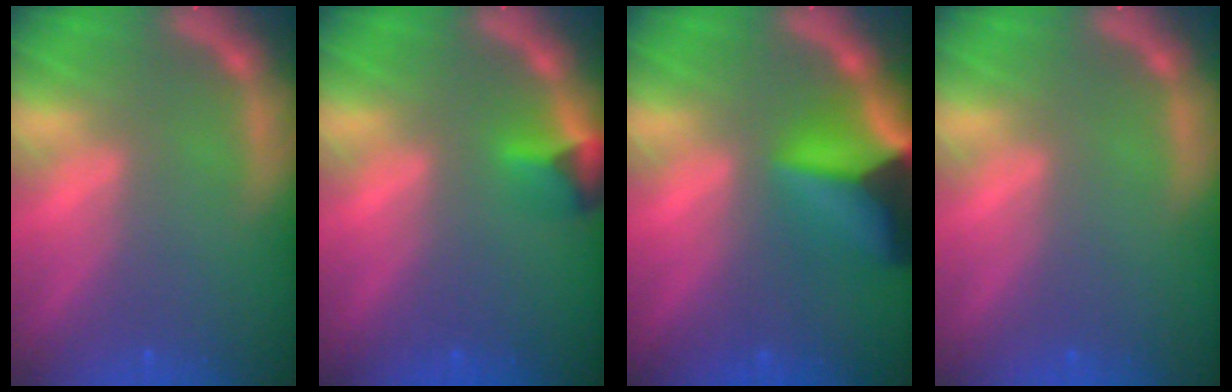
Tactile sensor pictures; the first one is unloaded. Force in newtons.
{"total": 2.4}
{"total": 9.9}
{"total": 0.0}